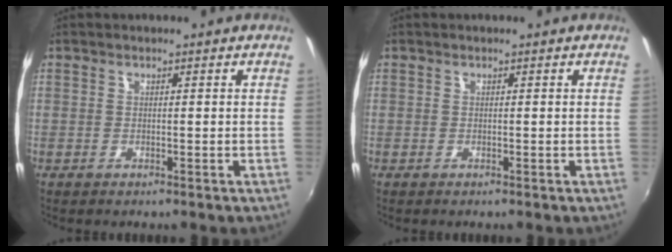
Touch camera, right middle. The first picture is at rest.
{"total": 0.0}